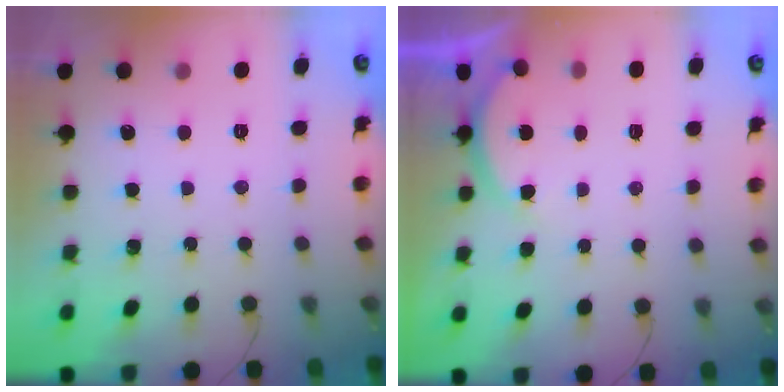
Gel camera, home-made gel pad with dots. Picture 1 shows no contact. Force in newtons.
{"total": 2.6, "press": 2.5, "slide": 0.7}